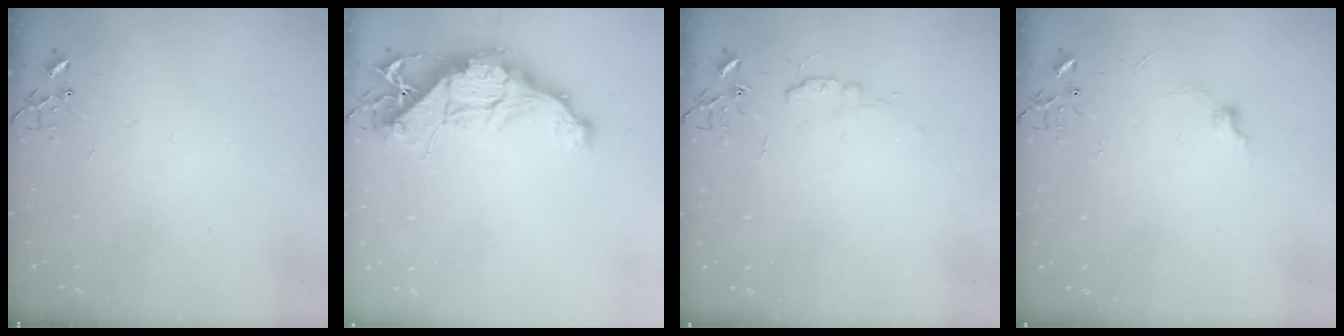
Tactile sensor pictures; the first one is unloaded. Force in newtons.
{"total": 13.4, "press": 13.4, "slide": 1.1}
{"total": 5.6, "press": 5.5, "slide": 0.7}
{"total": 5.3, "press": 5.2, "slide": 0.7}